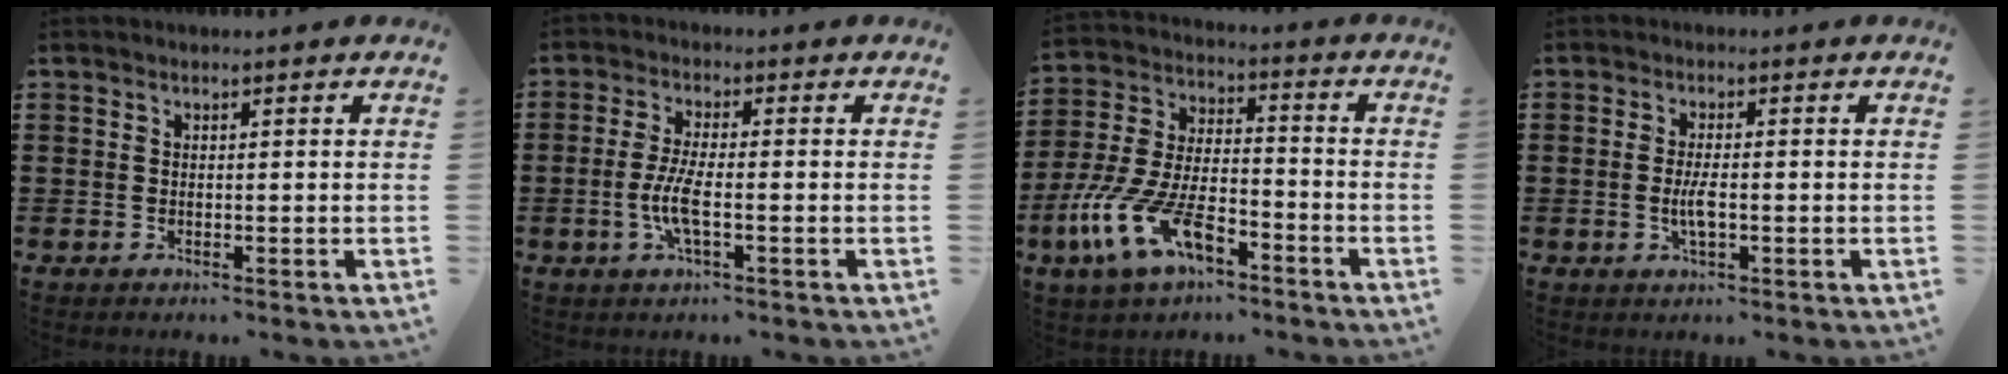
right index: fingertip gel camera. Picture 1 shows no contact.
{"total": 5.4, "force": [-1.4, 1.3, 5.0], "torque": [-0.113, -0.004, -0.033]}
{"total": 12.3, "force": [-6.7, 5.1, 8.9], "torque": [-0.215, 0.002, -0.132]}
{"total": 3.5, "force": [-0.7, 0.9, 3.3], "torque": [-0.070, -0.003, -0.017]}